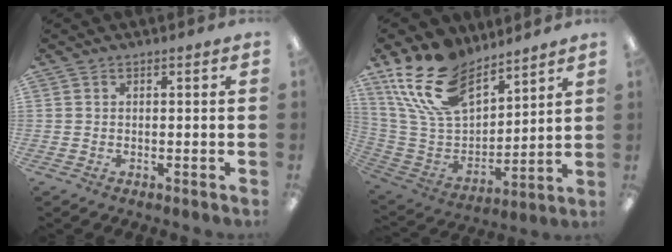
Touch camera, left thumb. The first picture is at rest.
{"total": 20.4, "force": [14.0, 10.5, 10.4], "torque": [-0.227, -0.075, 0.259]}